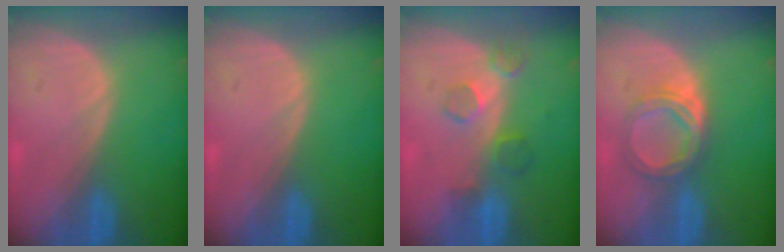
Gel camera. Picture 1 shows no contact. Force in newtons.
{"total": 0.0}
{"total": 4.5, "press": 4.2, "slide": 1.6}
{"total": 5.6, "press": 5.0, "slide": 2.5}